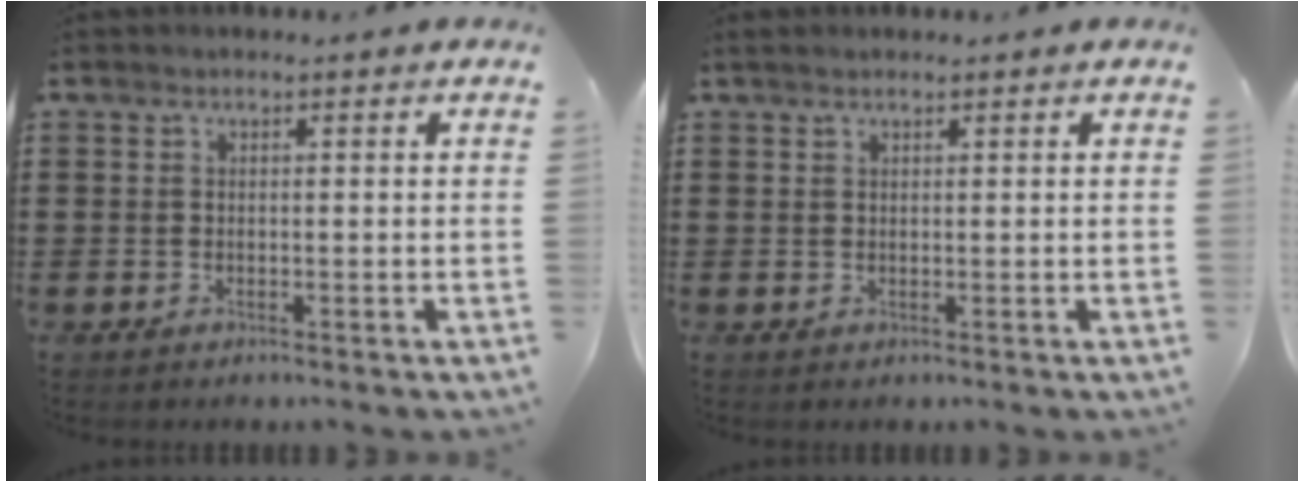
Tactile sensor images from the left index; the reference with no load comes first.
{"total": 0.8, "force": [0.6, 0.2, 0.4], "torque": [-0.010, 0.002, 0.012]}